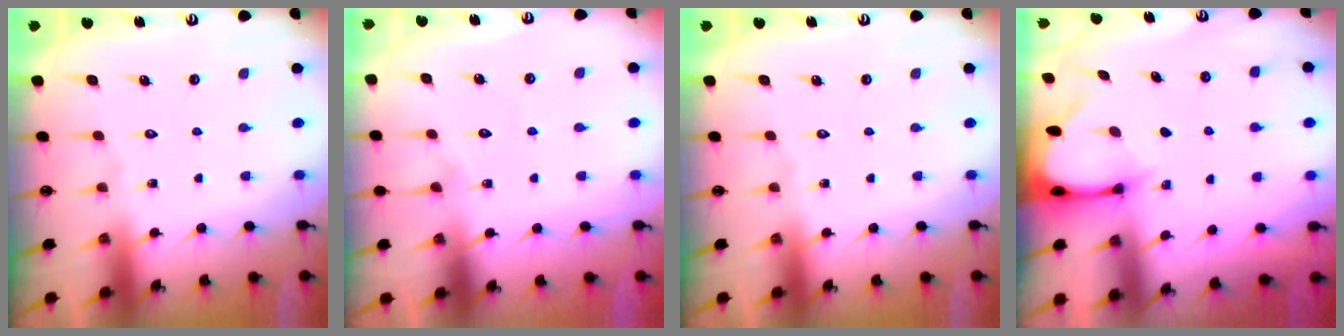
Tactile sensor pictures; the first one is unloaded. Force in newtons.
{"total": 4.8, "press": 4.8, "slide": 0.5}
{"total": 0.0}
{"total": 2.4, "press": 2.4, "slide": 0.3}